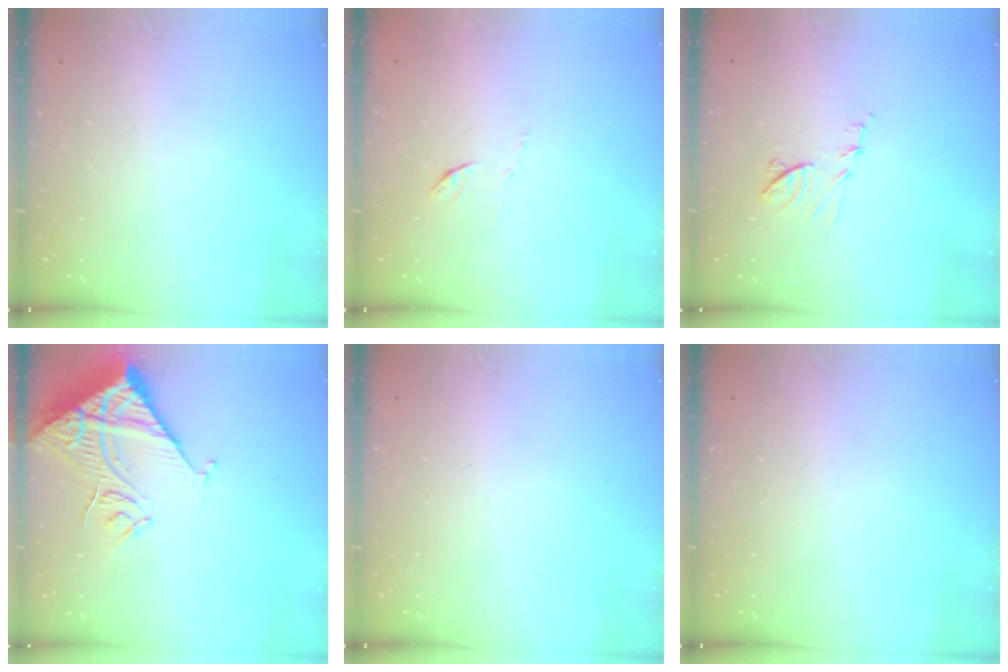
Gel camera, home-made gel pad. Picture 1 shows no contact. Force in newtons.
{"total": 3.7, "press": 3.7, "slide": 0.4}
{"total": 7.4, "press": 7.4, "slide": 0.4}
{"total": 13.2, "press": 13.1, "slide": 1.7}
{"total": 0.0}
{"total": 0.0}